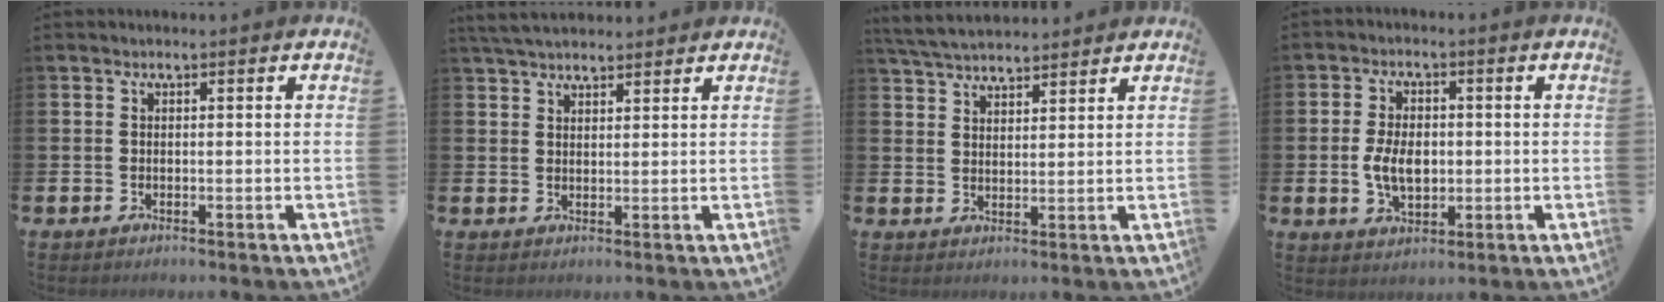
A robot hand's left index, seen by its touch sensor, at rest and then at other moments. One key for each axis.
{"total": 4.0, "fx": 3.7, "fy": 0.9, "fz": 1.0, "tx": -0.027, "ty": -0.011, "tz": 0.070}
{"total": 4.4, "fx": 4.3, "fy": 0.7, "fz": 0.7, "tx": -0.033, "ty": -0.019, "tz": 0.081}
{"total": 5.5, "fx": -0.3, "fy": 3.5, "fz": 4.2, "tx": -0.076, "ty": 0.003, "tz": -0.010}